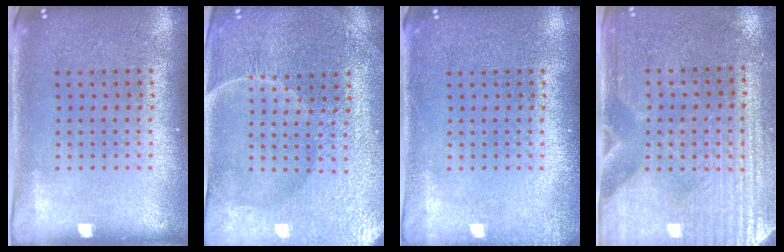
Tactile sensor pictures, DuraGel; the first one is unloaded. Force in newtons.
{"total": 4.4, "press": 4.3, "slide": 1.2}
{"total": 1.1, "press": 1.1, "slide": 0.3}
{"total": 3.6, "press": 3.2, "slide": 1.6}